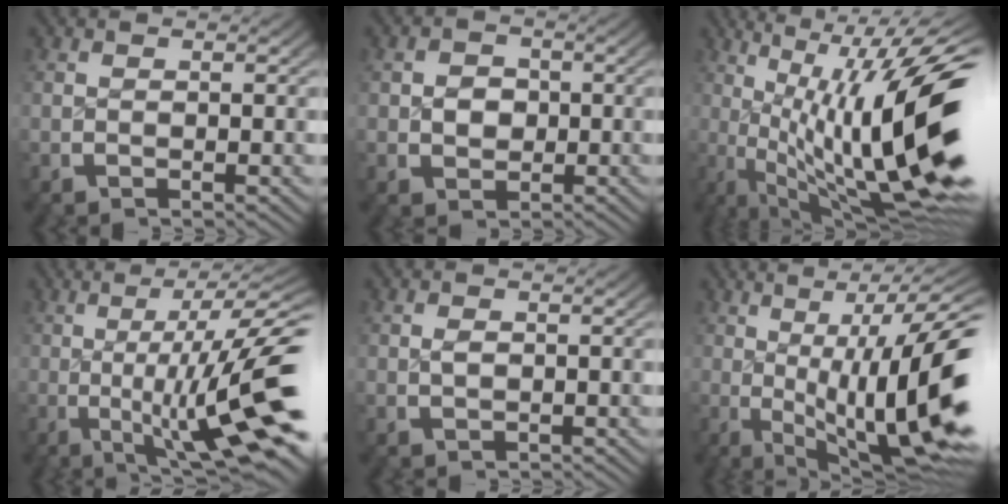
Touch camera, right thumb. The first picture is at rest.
{"total": 2.6, "force": [0.0, 2.4, 0.8], "torque": [-0.016, -0.010, 0.009]}
{"total": 16.8, "force": [-3.2, 8.3, 14.2], "torque": [-0.231, -0.037, -0.028]}
{"total": 12.3, "force": [-1.4, 4.8, 11.2], "torque": [-0.180, -0.021, -0.008]}
{"total": 0.5, "force": [0.0, 0.5, -0.2], "torque": [-0.002, -0.003, 0.004]}
{"total": 15.1, "force": [-1.4, 7.5, 13.0], "torque": [-0.191, -0.021, -0.007]}